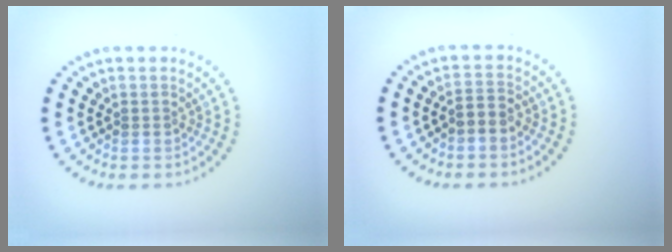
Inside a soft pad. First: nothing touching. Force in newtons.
{"total": 1.6, "press": 1.3, "slide": 1.0}